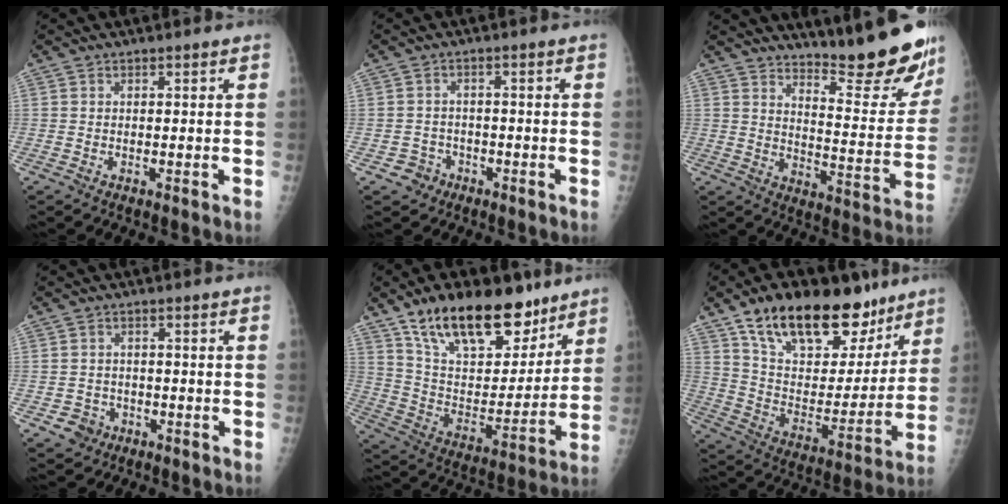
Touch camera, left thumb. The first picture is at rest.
{"total": 3.3, "force": [-1.9, 2.7, -0.1], "torque": [0.022, 0.016, -0.030]}
{"total": 16.9, "force": [14.5, 2.3, 8.2], "torque": [-0.086, -0.140, 0.201]}
{"total": 3.7, "force": [-1.9, 3.2, 0.4], "torque": [0.014, 0.014, -0.027]}
{"total": 23.6, "force": [15.8, 11.1, 13.6], "torque": [-0.179, -0.057, 0.270]}
{"total": 25.5, "force": [16.7, 12.2, 14.9], "torque": [-0.197, -0.049, 0.276]}